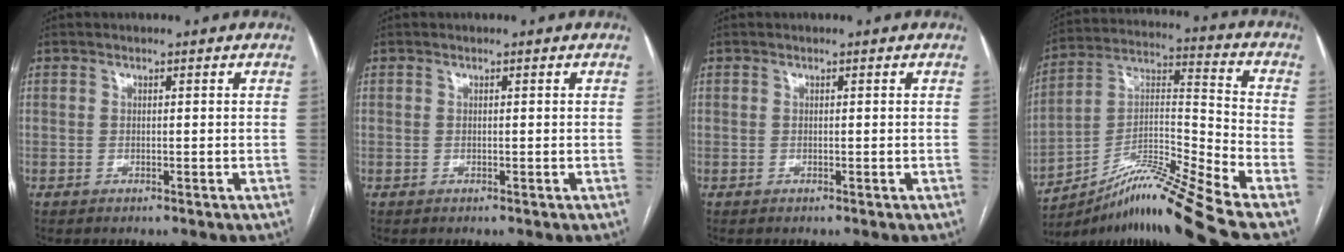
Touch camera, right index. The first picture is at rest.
{"total": 0.0}
{"total": 0.0}
{"total": 16.7, "force": [-12.6, -2.0, 10.8], "torque": [-0.199, 0.010, -0.218]}